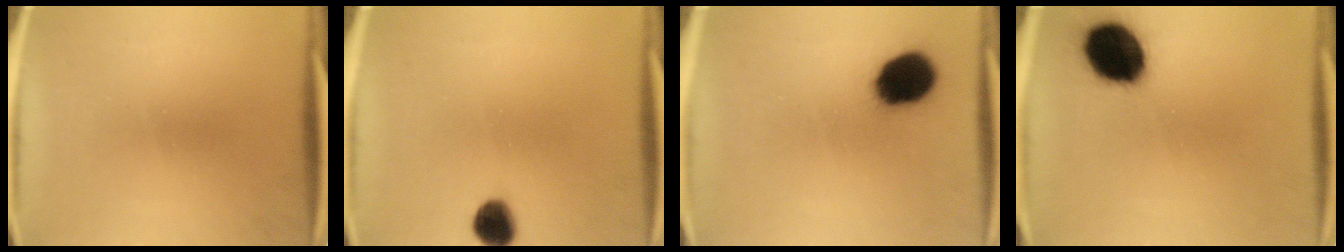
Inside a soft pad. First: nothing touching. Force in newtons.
{"total": 6.1}
{"total": 14.1}
{"total": 16.0}